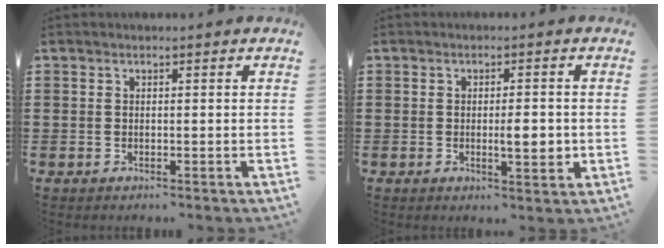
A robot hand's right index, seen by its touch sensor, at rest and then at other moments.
{"total": 4.2, "force": [-0.4, 1.0, 4.1], "torque": [-0.060, -0.004, -0.009]}